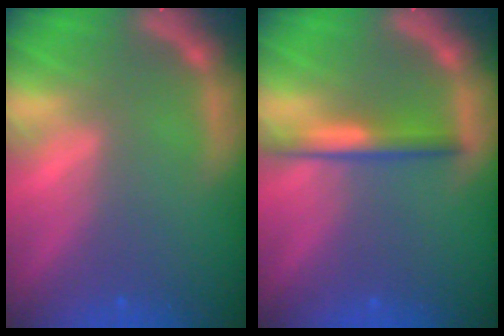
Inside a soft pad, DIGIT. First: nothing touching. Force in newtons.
{"total": 3.0}